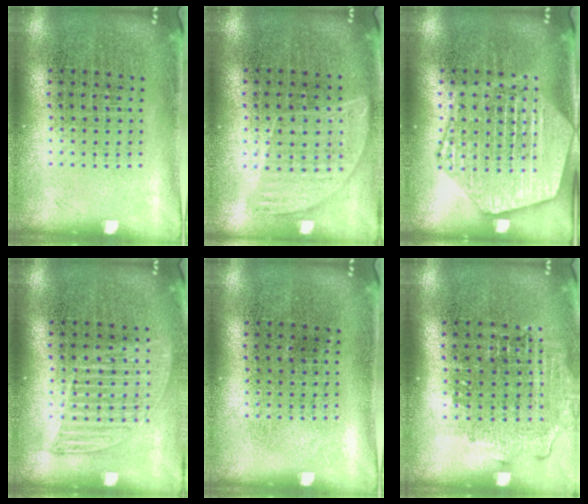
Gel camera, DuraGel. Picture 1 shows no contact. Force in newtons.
{"total": 0.9, "press": 0.8, "slide": 0.4}
{"total": 3.9, "press": 3.9, "slide": 0.5}
{"total": 1.2, "press": 1.1, "slide": 0.6}
{"total": 0.0}
{"total": 1.3, "press": 1.1, "slide": 0.6}